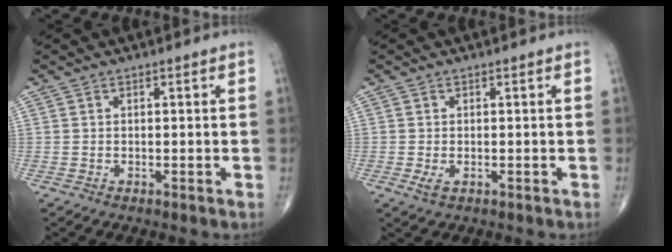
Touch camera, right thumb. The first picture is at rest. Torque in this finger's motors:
{"motor_torque": [-0.27, 0.17, 0.20, 0.18, 0.05]}